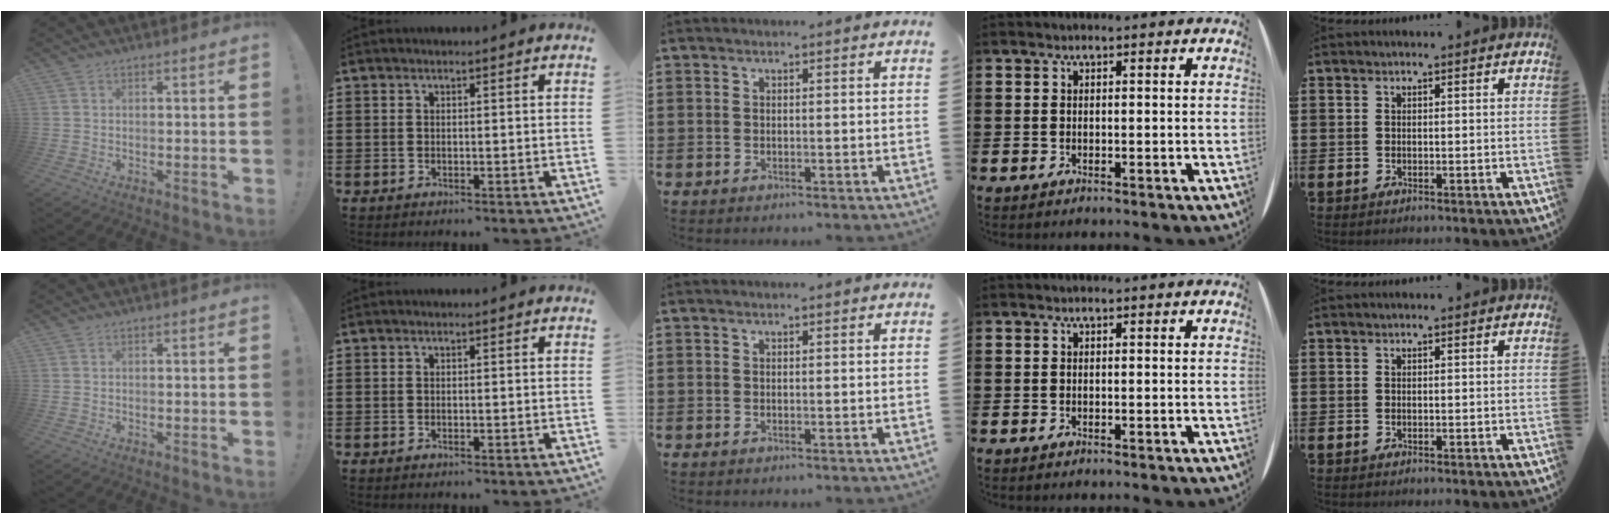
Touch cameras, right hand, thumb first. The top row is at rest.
{}